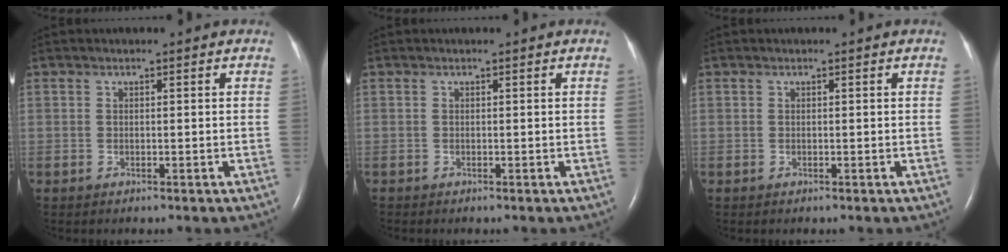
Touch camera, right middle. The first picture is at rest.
{"total": 0.0}
{"total": 0.0}